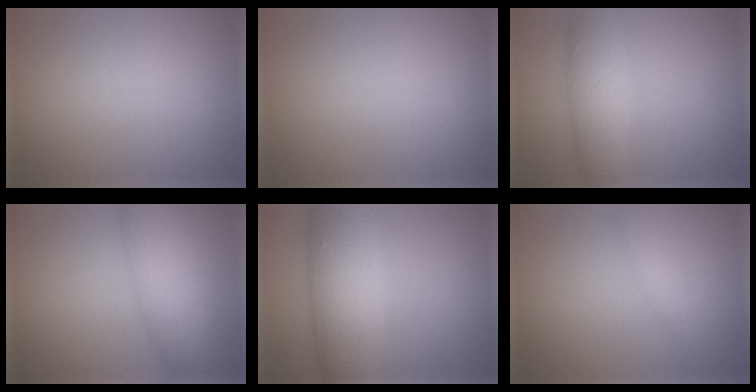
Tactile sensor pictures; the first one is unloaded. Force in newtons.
{"total": 0.0}
{"total": 4.3, "press": 4.3, "slide": 0.1}
{"total": 5.9, "press": 5.9, "slide": 0.1}
{"total": 8.4, "press": 8.4, "slide": 0.2}
{"total": 1.3, "press": 1.3, "slide": 0.1}